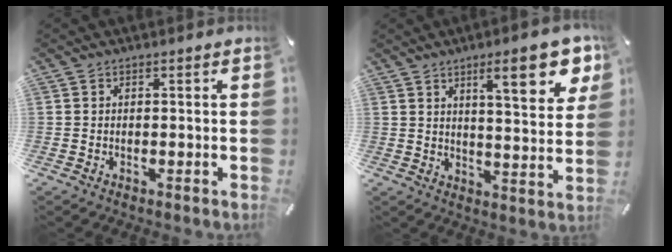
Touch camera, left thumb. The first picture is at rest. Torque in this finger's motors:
{"motor_torque": [1.93, 1.69, 1.50, -0.80, 0.07]}